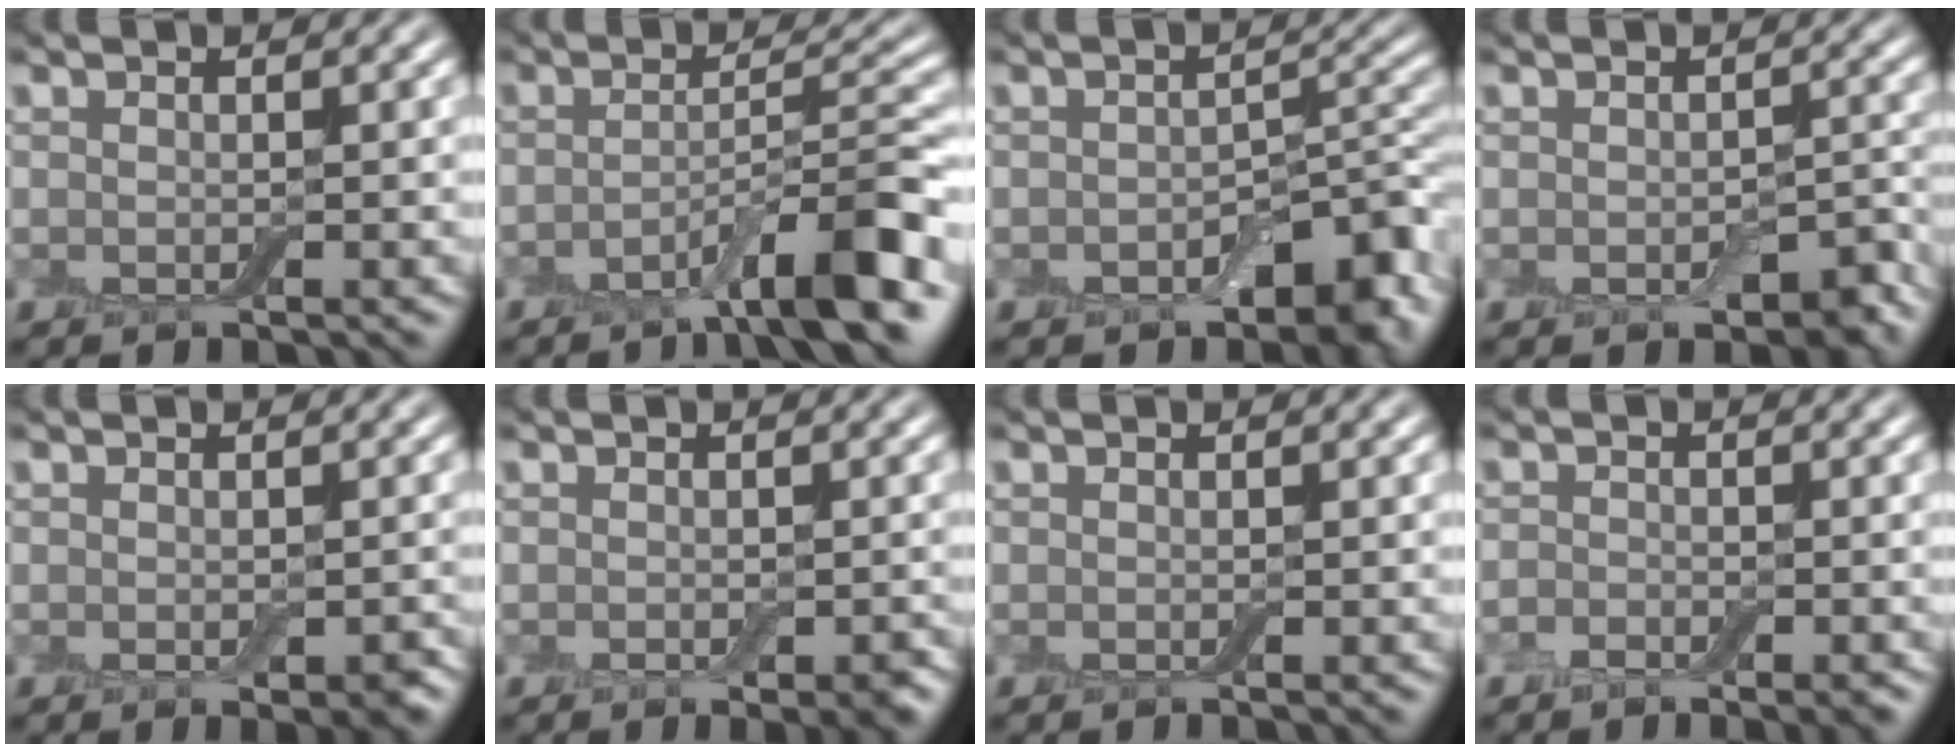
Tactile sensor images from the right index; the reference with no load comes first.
{"total": 7.0, "force": [-4.0, 1.1, 5.7], "torque": [-0.079, 0.017, -0.069]}
{"total": 6.1, "force": [-2.7, 3.4, 4.2], "torque": [-0.043, -0.003, -0.042]}
{"total": 3.1, "force": [-1.5, 1.8, 2.1], "torque": [-0.028, -0.011, -0.016]}
{"total": 1.8, "force": [-0.5, 1.0, 1.4], "torque": [-0.021, -0.010, -0.003]}
{"total": 1.8, "force": [-0.8, 0.8, 1.5], "torque": [-0.021, -0.005, -0.008]}
{"total": 0.0}
{"total": 2.0, "force": [-1.3, 0.9, 1.2], "torque": [-0.018, -0.003, -0.025]}